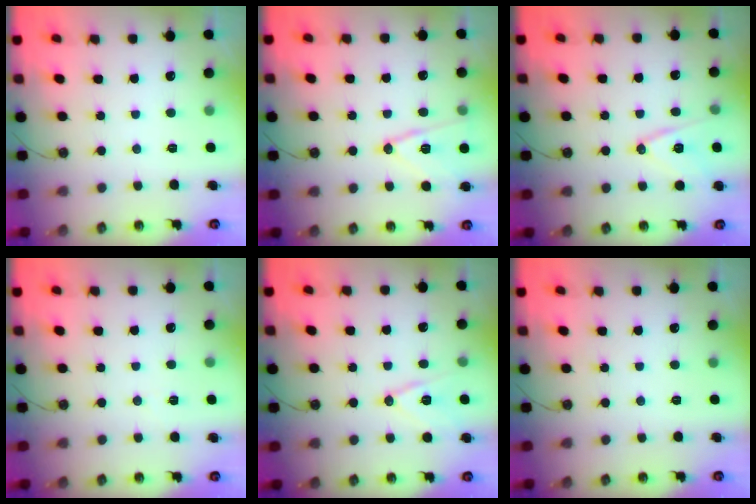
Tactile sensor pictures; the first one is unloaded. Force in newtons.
{"total": 12.6, "press": 12.3, "slide": 2.4}
{"total": 12.6, "press": 12.1, "slide": 3.4}
{"total": 2.6, "press": 2.5, "slide": 0.8}
{"total": 10.7, "press": 10.1, "slide": 3.4}
{"total": 0.0}